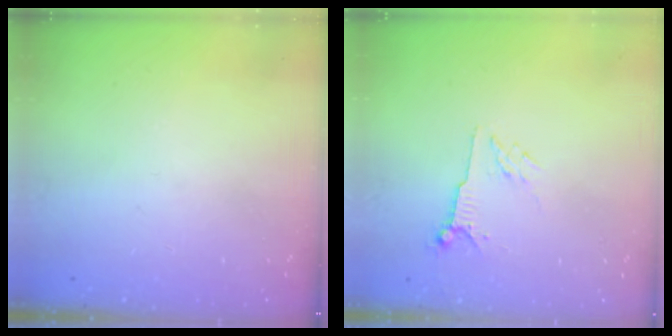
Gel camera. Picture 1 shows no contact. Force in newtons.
{"total": 4.1, "press": 4.0, "slide": 0.5}